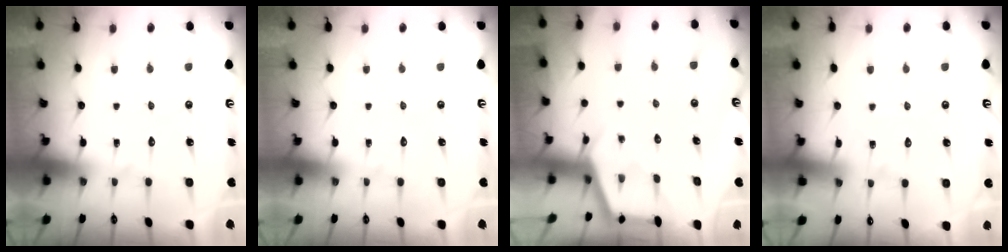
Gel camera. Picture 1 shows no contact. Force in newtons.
{"total": 0.0}
{"total": 2.9, "press": 2.9, "slide": 0.3}
{"total": 3.3, "press": 3.3, "slide": 0.5}